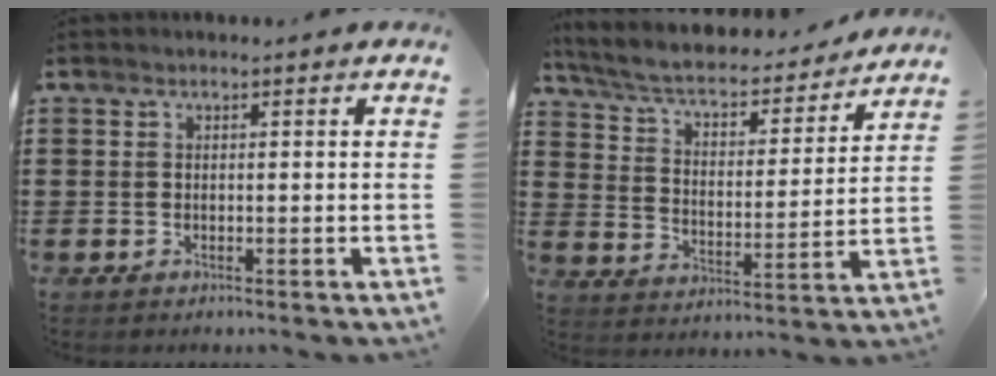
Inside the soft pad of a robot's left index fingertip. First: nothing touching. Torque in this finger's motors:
{"motor_torque": [1.03, -1.11, 0.04, -0.09]}